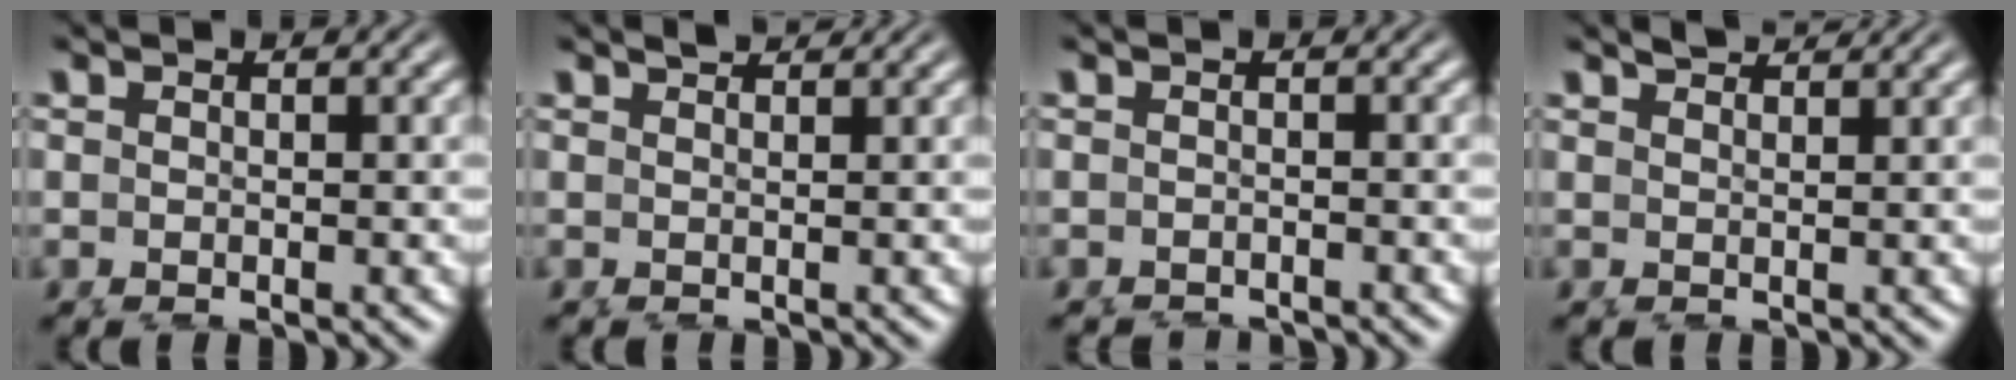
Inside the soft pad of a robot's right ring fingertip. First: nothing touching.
{"total": 1.0, "force": [0.7, -0.6, -0.3], "torque": [0.011, -0.009, 0.023]}
{"total": 2.7, "force": [-2.7, -0.3, -0.3], "torque": [0.006, -0.018, -0.036]}
{"total": 1.7, "force": [1.6, -0.6, -0.1], "torque": [0.015, -0.005, 0.036]}